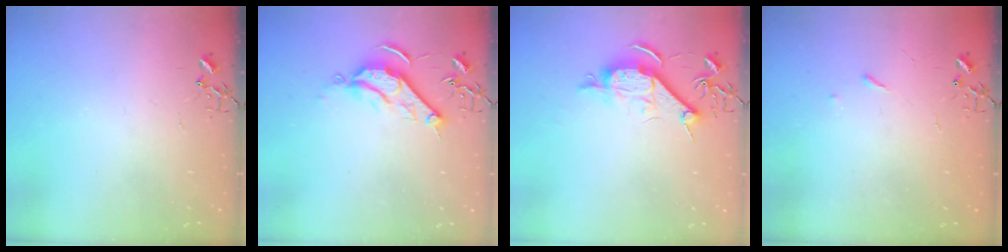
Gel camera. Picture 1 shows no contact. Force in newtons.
{"total": 9.1, "press": 9.1, "slide": 0.1}
{"total": 9.3, "press": 9.2, "slide": 1.1}
{"total": 2.9, "press": 2.8, "slide": 0.5}